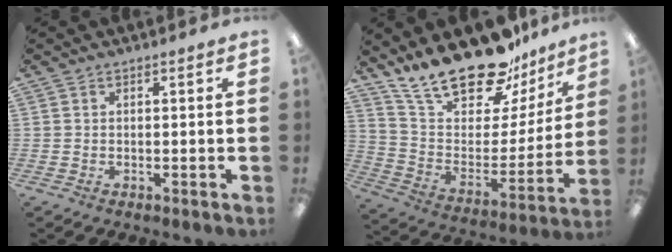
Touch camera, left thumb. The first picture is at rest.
{"total": 23.1, "force": [19.0, 8.6, 9.9], "torque": [-0.171, -0.136, 0.333]}